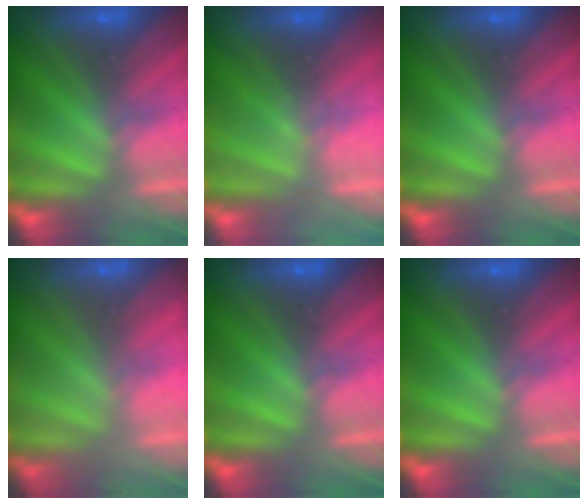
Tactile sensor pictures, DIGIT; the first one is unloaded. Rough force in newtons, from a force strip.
{"total": 2.1}
{"total": 0.0}
{"total": 2.1}
{"total": 0.0}
{"total": 0.0}